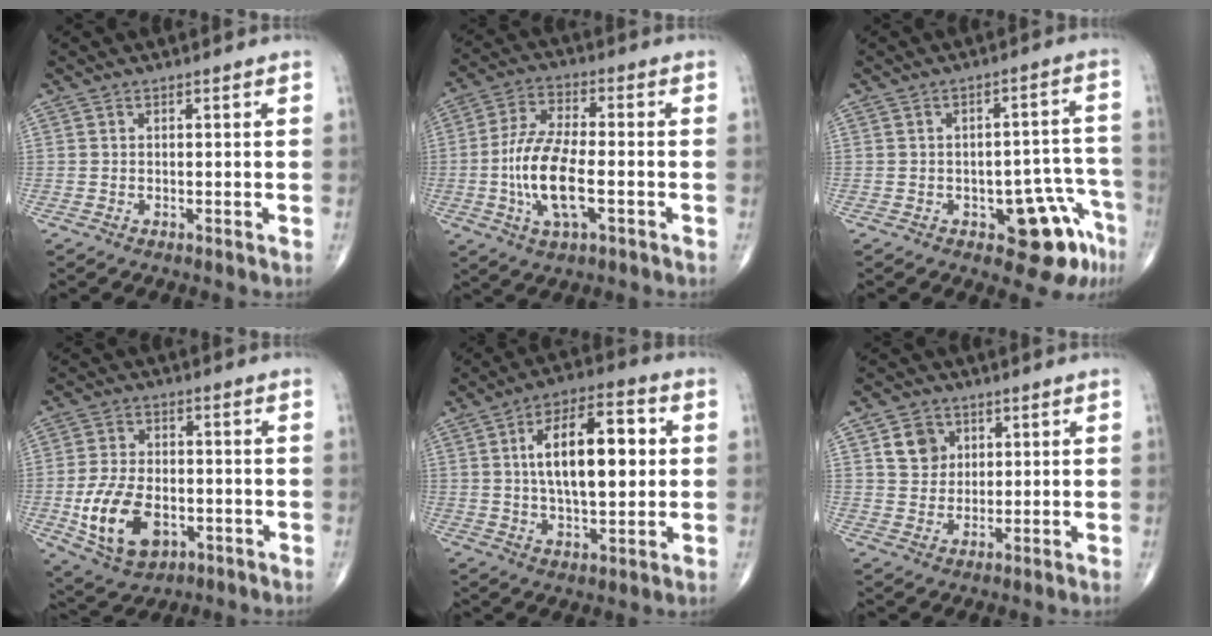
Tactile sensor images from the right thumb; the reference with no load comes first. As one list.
[{"total": 12.9, "force": [-2.8, 5.1, 11.5], "torque": [-0.236, 0.014, -0.054]}, {"total": 10.3, "force": [-5.3, 4.6, 7.5], "torque": [-0.048, 0.042, -0.061]}, {"total": 13.6, "force": [-3.7, 8.5, 9.9], "torque": [-0.175, 0.007, -0.056]}, {"total": 16.7, "force": [2.6, 7.5, 14.7], "torque": [-0.223, 0.009, 0.040]}, {"total": 6.1, "force": [2.3, 5.2, 2.2], "torque": [-0.013, -0.009, 0.040]}]